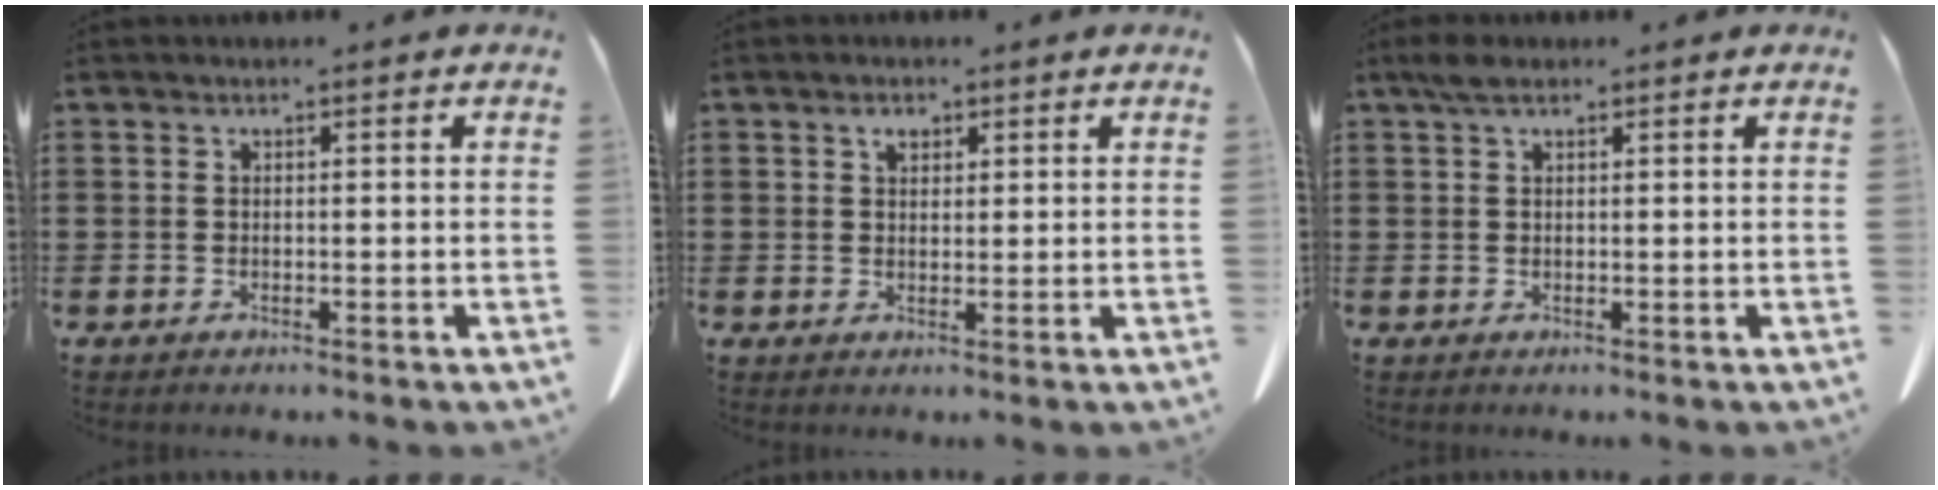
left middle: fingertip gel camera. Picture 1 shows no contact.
{"total": 1.9, "force": [1.1, 1.0, 1.1], "torque": [-0.018, -0.001, 0.020]}
{"total": 2.2, "force": [1.3, 0.9, 1.5], "torque": [-0.035, 0.003, 0.025]}